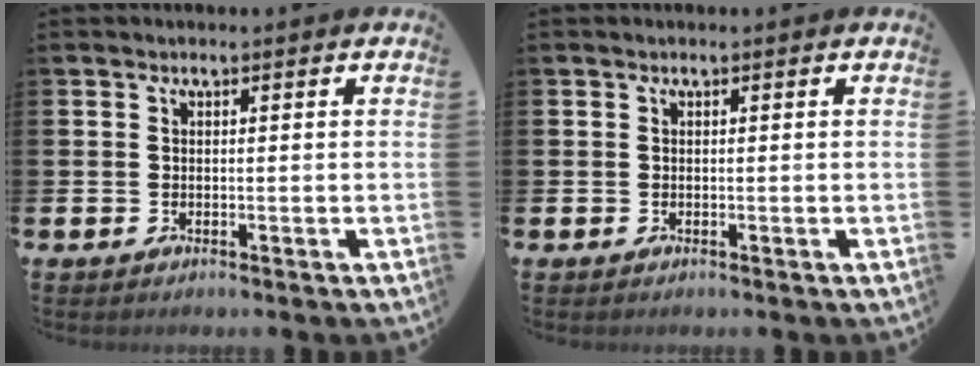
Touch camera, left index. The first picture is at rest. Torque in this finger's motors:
{"motor_torque": [-0.01, -0.01, 0.00, 0.00]}